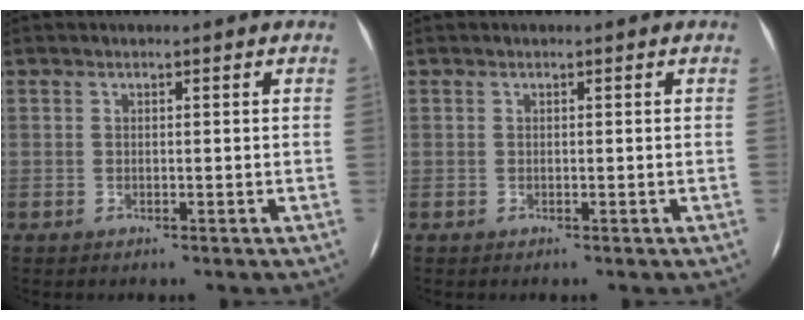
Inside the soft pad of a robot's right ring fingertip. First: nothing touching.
{"total": 0.0}